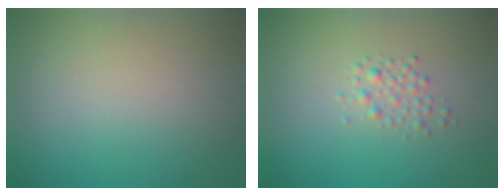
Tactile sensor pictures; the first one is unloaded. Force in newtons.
{"total": 1.5, "press": 1.5, "slide": 0.0}